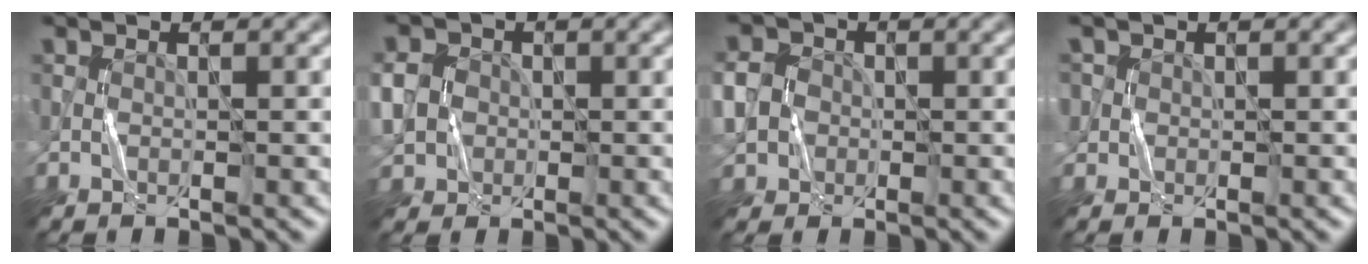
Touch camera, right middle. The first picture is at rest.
{"total": 5.9, "force": [-0.4, 5.3, 2.5], "torque": [-0.060, 0.012, -0.028]}
{"total": 6.5, "force": [-0.8, 5.9, 2.6], "torque": [-0.069, 0.011, -0.043]}
{"total": 1.4, "force": [0.5, 1.3, 0.1], "torque": [-0.004, 0.005, 0.008]}